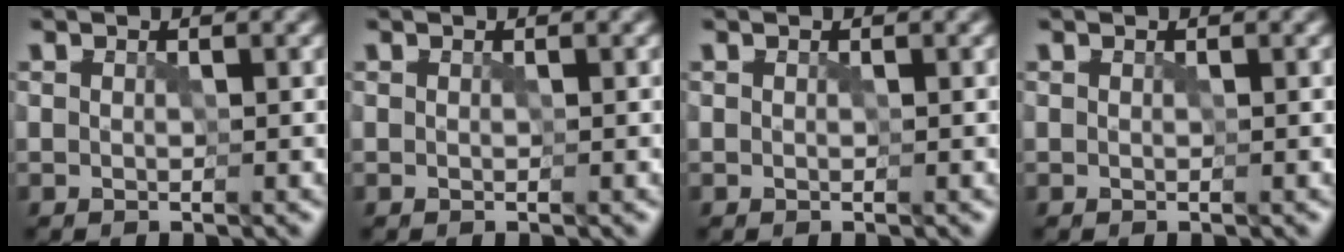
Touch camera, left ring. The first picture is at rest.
{"total": 0.0}
{"total": 0.0}
{"total": 0.0}